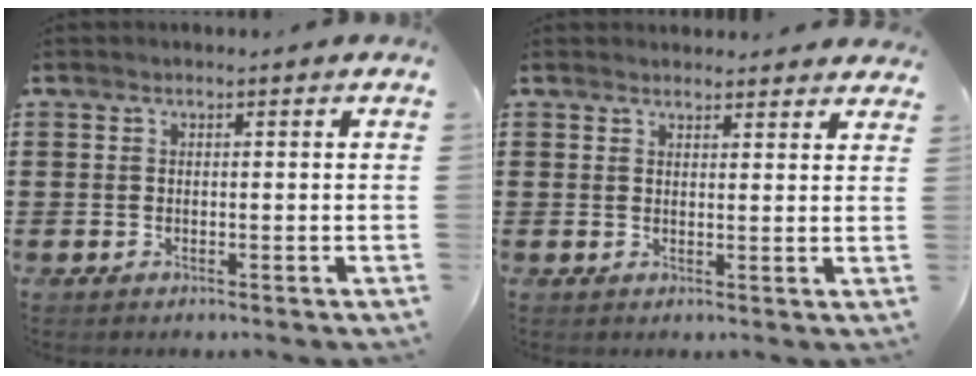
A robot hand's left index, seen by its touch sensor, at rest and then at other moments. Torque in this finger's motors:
{"motor_torque": [1.10, 1.04, 0.08, -0.02]}